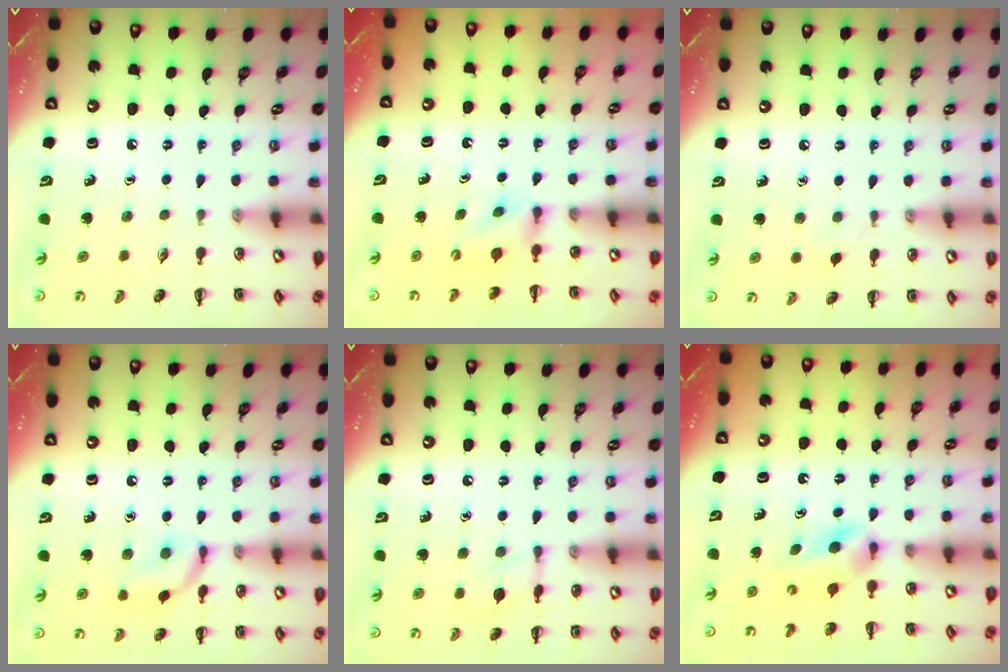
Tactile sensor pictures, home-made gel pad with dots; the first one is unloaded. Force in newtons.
{"total": 3.8, "press": 3.6, "slide": 1.2}
{"total": 2.9, "press": 2.7, "slide": 1.1}
{"total": 9.6, "press": 9.6, "slide": 0.4}
{"total": 6.2, "press": 6.1, "slide": 1.1}
{"total": 3.7, "press": 3.5, "slide": 1.1}